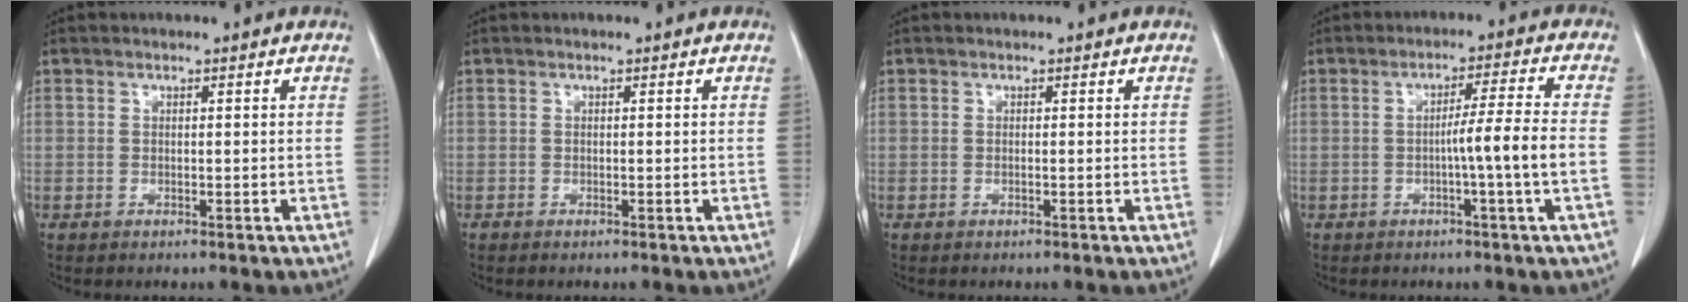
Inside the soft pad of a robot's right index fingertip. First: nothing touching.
{"total": 0.0}
{"total": 0.0}
{"total": 6.5, "force": [-1.5, -1.5, 6.1], "torque": [-0.093, 0.002, -0.025]}